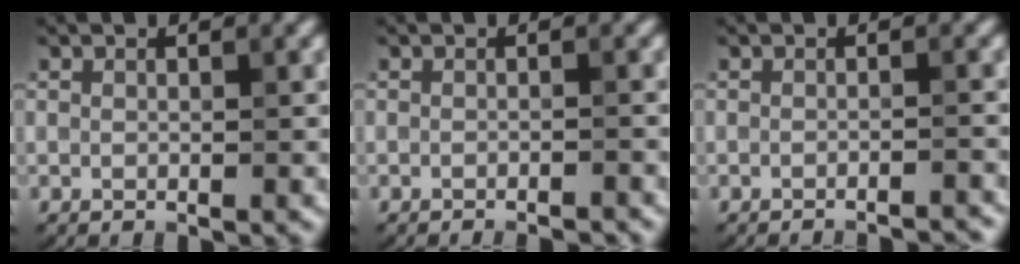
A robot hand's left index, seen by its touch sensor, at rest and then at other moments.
{"total": 2.0, "force": [-1.8, 0.3, 0.9], "torque": [-0.004, -0.003, -0.025]}
{"total": 2.9, "force": [-2.7, 0.4, 1.1], "torque": [-0.005, 0.010, -0.036]}